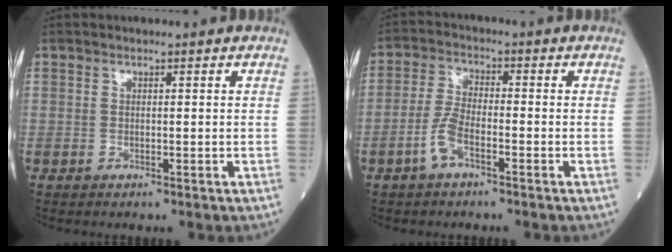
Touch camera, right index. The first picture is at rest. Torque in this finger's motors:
{"motor_torque": [0.20, -0.09, 0.14, 0.05]}